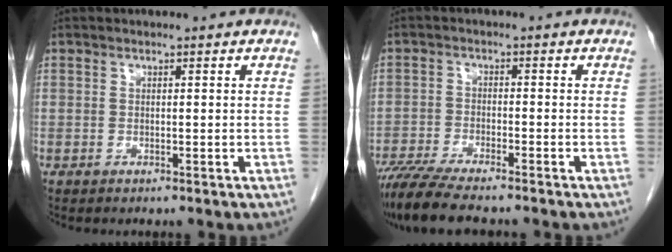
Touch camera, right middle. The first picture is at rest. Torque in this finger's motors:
{"motor_torque": [1.21, -0.93, 0.16, 0.12]}